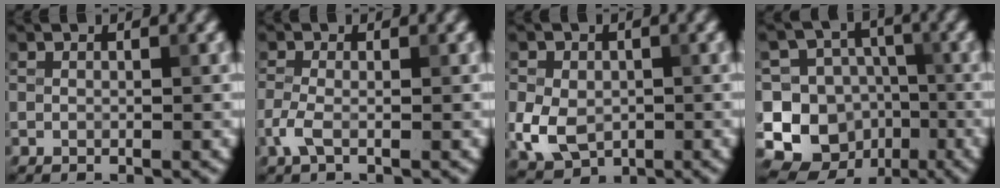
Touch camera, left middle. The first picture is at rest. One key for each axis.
{"total": 1.9, "fx": -0.7, "fy": 0.7, "fz": 1.6, "tx": -0.041, "ty": -0.003, "tz": -0.022}
{"total": 5.1, "fx": -0.9, "fy": 3.9, "fz": 3.2, "tx": -0.070, "ty": -0.010, "tz": -0.017}
{"total": 12.7, "fx": -4.3, "fy": 11.5, "fz": 3.1, "tx": -0.073, "ty": 0.000, "tz": -0.071}